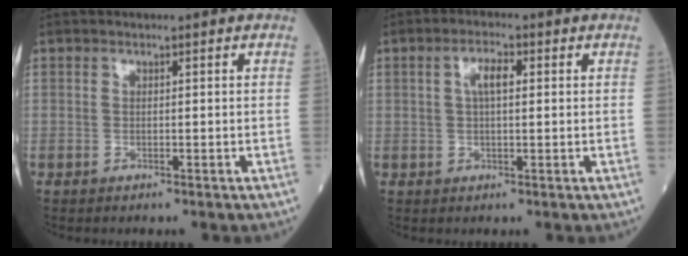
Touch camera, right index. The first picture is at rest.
{"total": 3.5, "force": [0.9, 1.1, 3.2], "torque": [-0.062, 0.010, 0.015]}